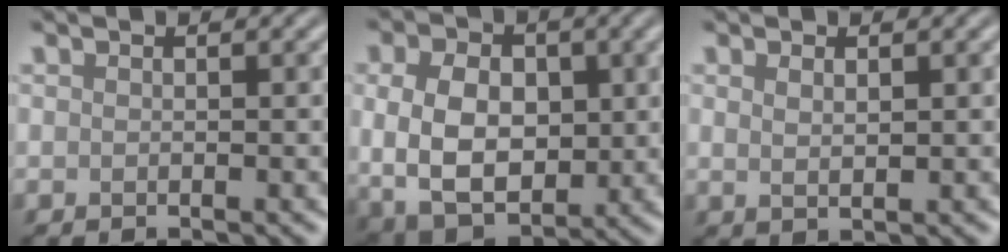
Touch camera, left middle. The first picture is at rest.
{"total": 8.4, "force": [0.3, 5.9, 5.9], "torque": [-0.121, -0.005, 0.005]}
{"total": 1.2, "force": [0.6, 0.5, 0.9], "torque": [-0.019, -0.003, 0.014]}